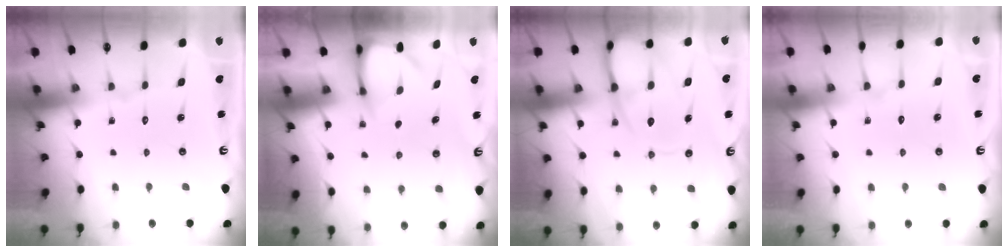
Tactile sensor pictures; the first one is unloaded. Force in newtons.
{"total": 3.7, "press": 3.7, "slide": 0.2}
{"total": 12.3, "press": 12.2, "slide": 1.4}
{"total": 2.5, "press": 2.5, "slide": 0.4}